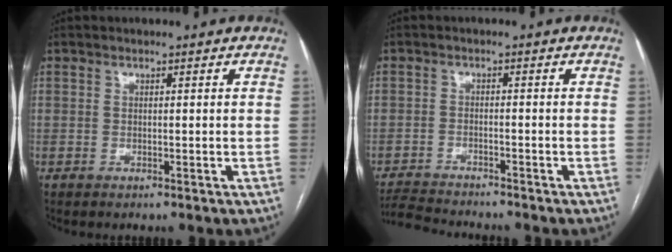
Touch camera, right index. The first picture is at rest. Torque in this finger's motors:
{"motor_torque": [-1.22, -0.69, -1.05, -0.21]}